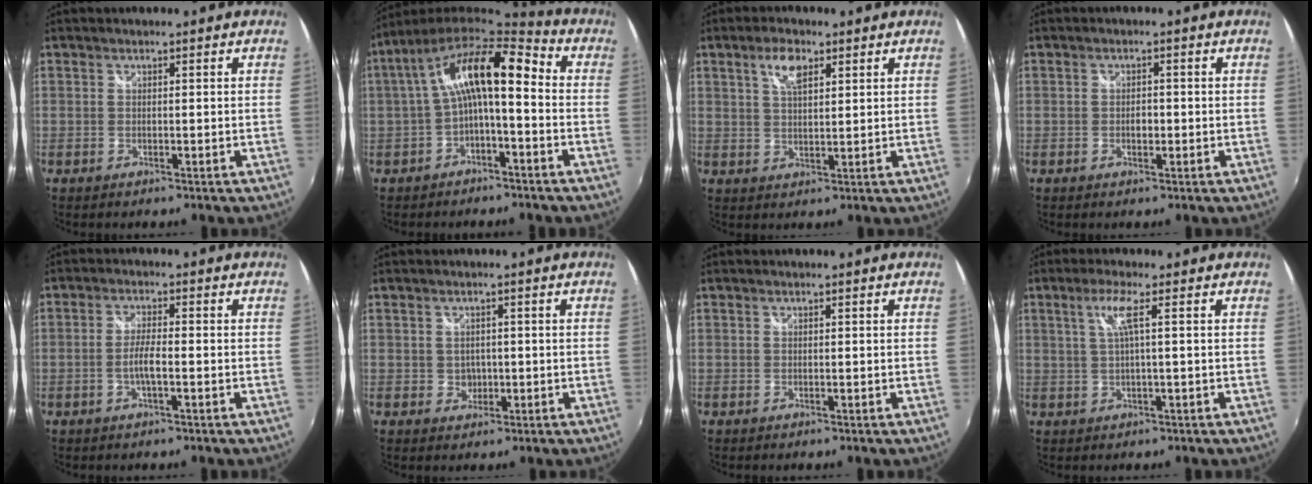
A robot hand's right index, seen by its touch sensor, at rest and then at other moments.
{"total": 14.1, "force": [0.3, 4.8, 13.3], "torque": [-0.245, 0.028, -0.005]}
{"total": 5.1, "force": [2.6, 2.1, 3.8], "torque": [-0.069, 0.008, 0.048]}
{"total": 1.8, "force": [-0.4, 1.1, 1.3], "torque": [-0.024, 0.001, -0.008]}
{"total": 3.6, "force": [-1.2, 0.4, 3.4], "torque": [-0.069, 0.000, -0.024]}
{"total": 2.4, "force": [-0.2, 2.3, 0.8], "torque": [-0.010, 0.002, 0.000]}
{"total": 0.0}
{"total": 3.9, "force": [1.0, -0.6, 3.7], "torque": [-0.072, 0.002, 0.023]}